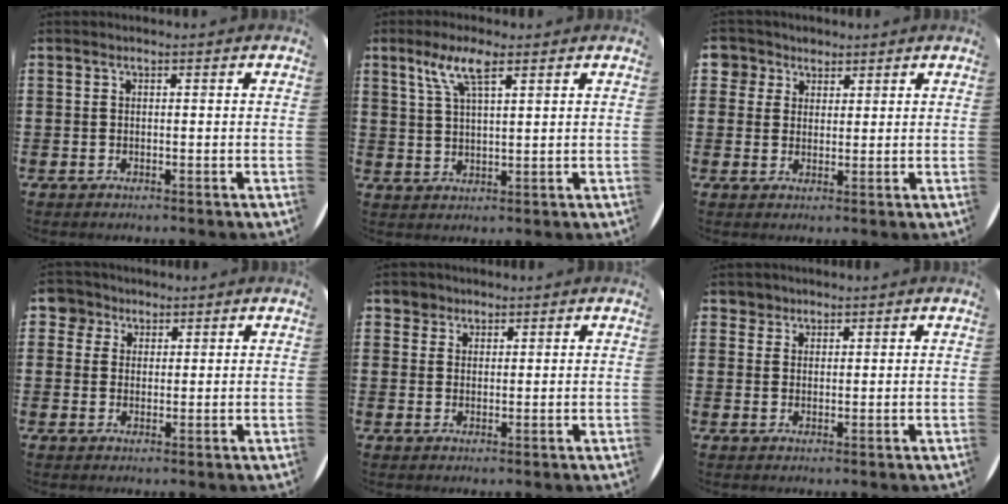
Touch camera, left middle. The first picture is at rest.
{"total": 5.7, "force": [3.6, 1.5, 4.2], "torque": [-0.094, 0.009, 0.062]}
{"total": 3.4, "force": [2.3, 2.4, 0.0], "torque": [-0.004, 0.006, 0.043]}
{"total": 3.6, "force": [2.4, 2.7, 0.3], "torque": [-0.005, 0.005, 0.043]}
{"total": 2.5, "force": [2.0, 1.6, -0.1], "torque": [0.002, 0.004, 0.037]}
{"total": 2.3, "force": [1.8, 1.4, -0.1], "torque": [0.002, 0.002, 0.034]}